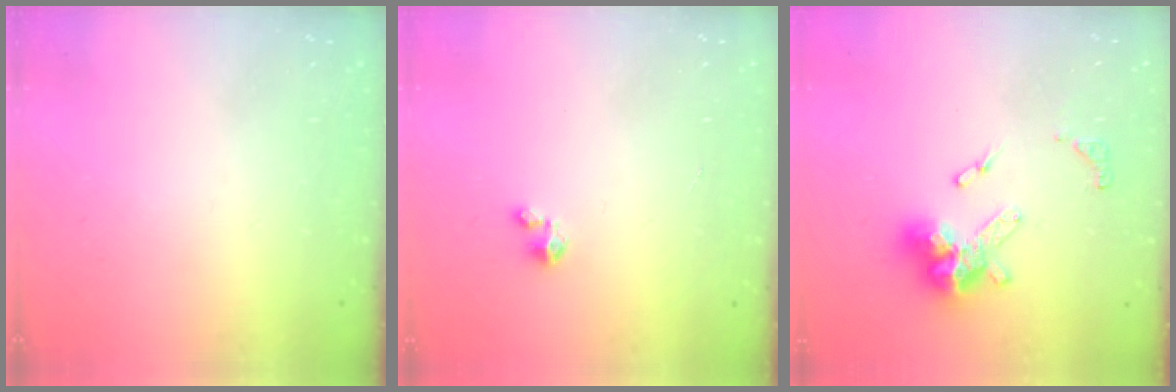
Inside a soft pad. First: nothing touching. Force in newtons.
{"total": 1.8, "press": 1.8, "slide": 0.1}
{"total": 14.1, "press": 14.1, "slide": 0.9}